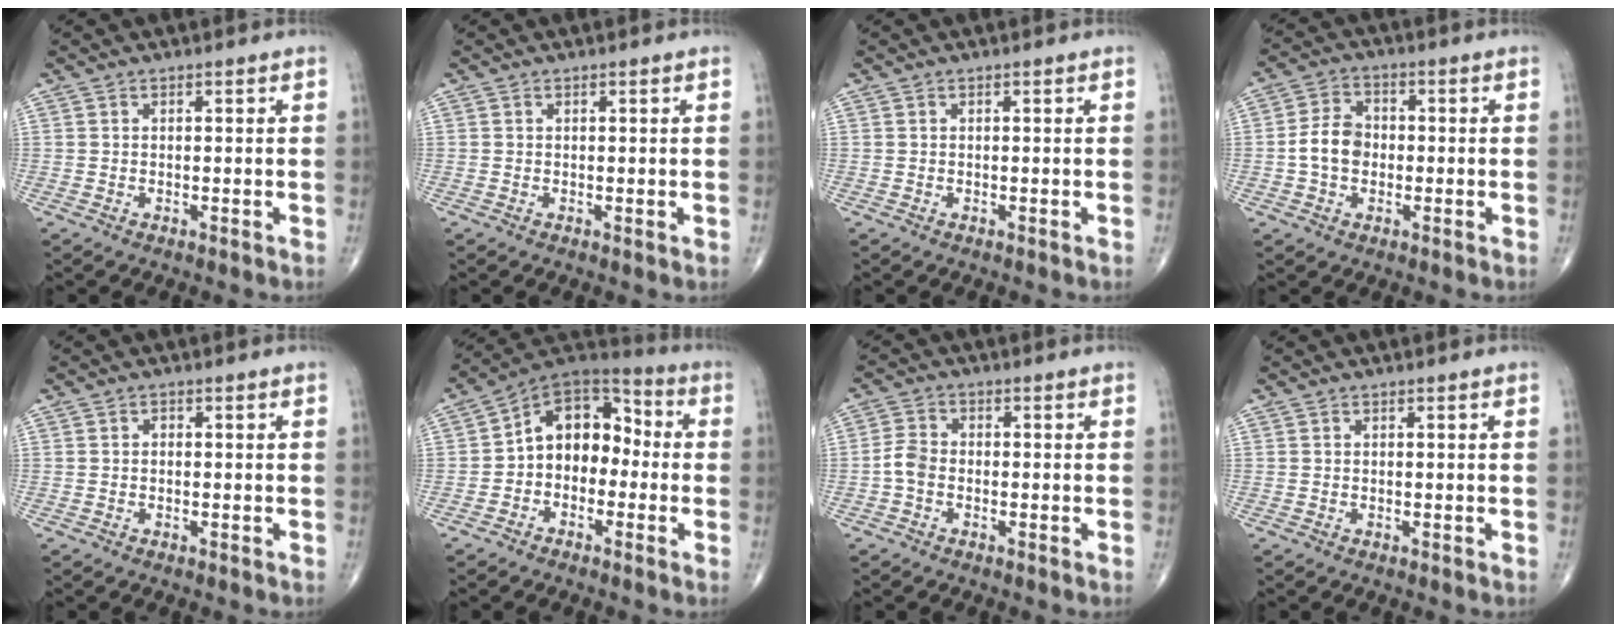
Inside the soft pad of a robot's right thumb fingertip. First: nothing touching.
{"total": 0.0}
{"total": 0.0}
{"total": 6.8, "force": [-0.8, 5.2, 4.4], "torque": [-0.068, 0.018, -0.023]}
{"total": 0.6, "force": [-0.1, 0.5, 0.4], "torque": [-0.002, 0.002, -0.005]}
{"total": 12.6, "force": [-1.2, 9.1, 8.6], "torque": [-0.091, 0.049, -0.042]}
{"total": 3.4, "force": [-1.1, 2.3, 2.2], "torque": [-0.045, 0.011, -0.031]}
{"total": 0.0}